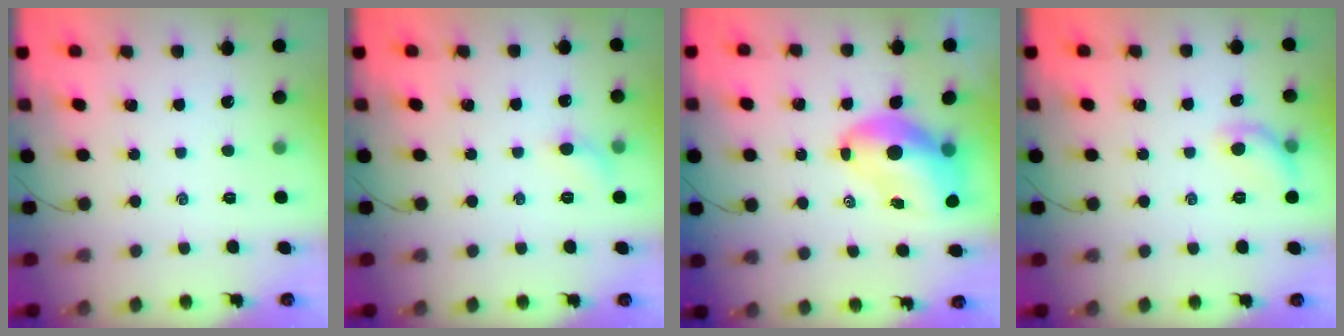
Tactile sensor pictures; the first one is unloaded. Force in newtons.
{"total": 4.7, "press": 4.5, "slide": 1.3}
{"total": 10.8, "press": 10.4, "slide": 3.2}
{"total": 7.2, "press": 7.1, "slide": 1.5}